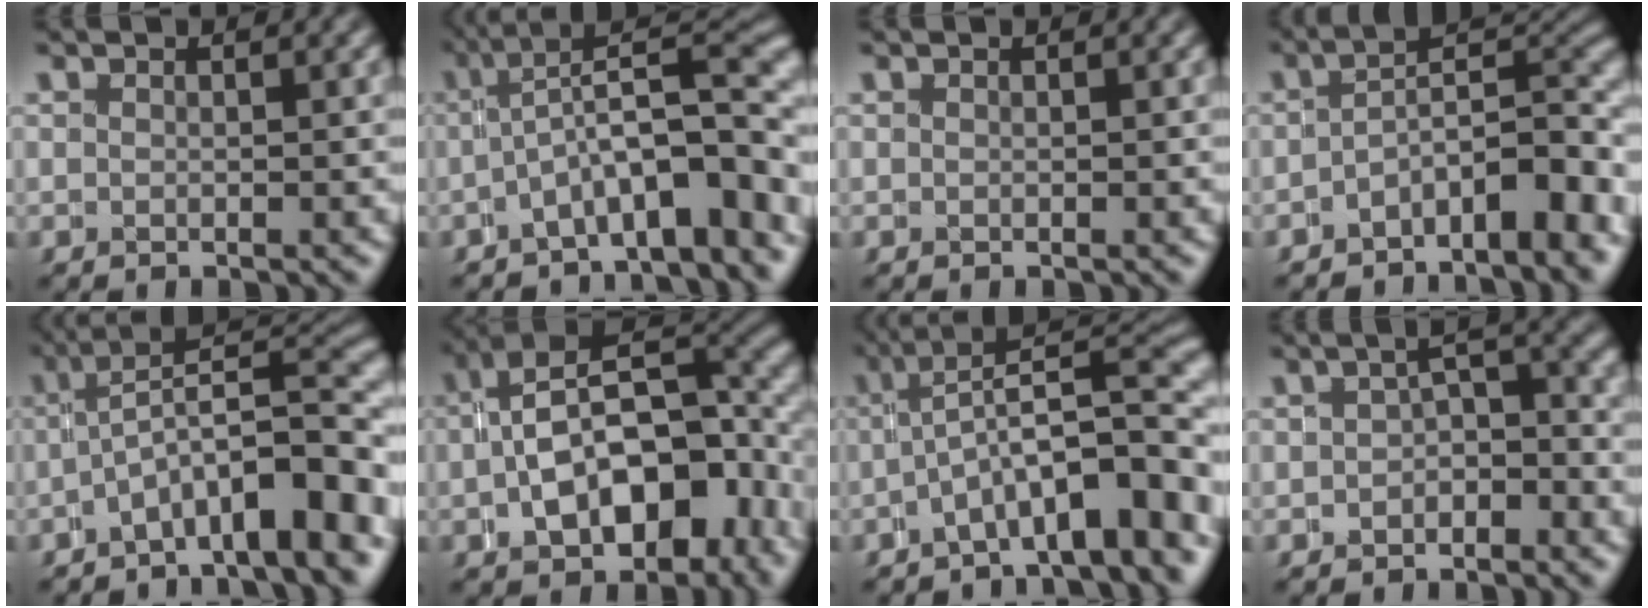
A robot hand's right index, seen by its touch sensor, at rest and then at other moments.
{"total": 8.1, "force": [-1.8, 2.4, 7.5], "torque": [-0.097, -0.004, -0.023]}
{"total": 0.0}
{"total": 6.2, "force": [-2.3, 2.6, 5.1], "torque": [-0.060, 0.004, -0.042]}
{"total": 7.0, "force": [-1.5, 2.1, 6.5], "torque": [-0.078, 0.007, -0.028]}
{"total": 12.3, "force": [-0.2, 7.1, 10.1], "torque": [-0.159, -0.005, 0.007]}
{"total": 7.8, "force": [-1.1, 2.2, 7.4], "torque": [-0.093, 0.003, -0.019]}
{"total": 1.8, "force": [-0.9, 0.8, 1.3], "torque": [-0.007, 0.004, -0.016]}